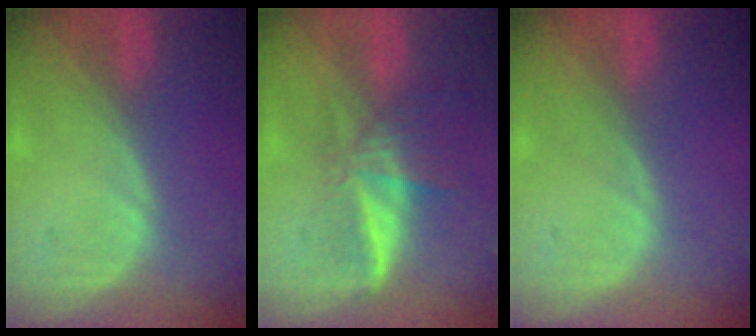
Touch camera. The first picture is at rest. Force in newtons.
{"total": 6.0, "press": 5.6, "slide": 2.3}
{"total": 0.0}